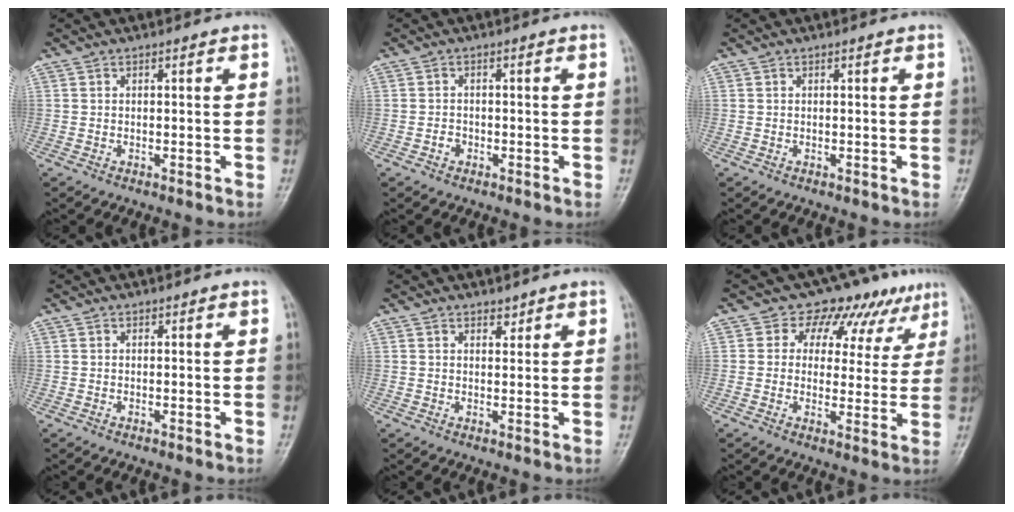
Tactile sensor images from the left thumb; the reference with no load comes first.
{"total": 1.6, "force": [-0.8, 1.3, 0.6], "torque": [-0.006, 0.011, -0.017]}
{"total": 0.0}
{"total": 0.0}
{"total": 1.4, "force": [1.2, 0.7, 0.5], "torque": [0.002, -0.009, 0.018]}
{"total": 10.9, "force": [6.8, 7.5, 4.2], "torque": [-0.002, -0.021, 0.076]}